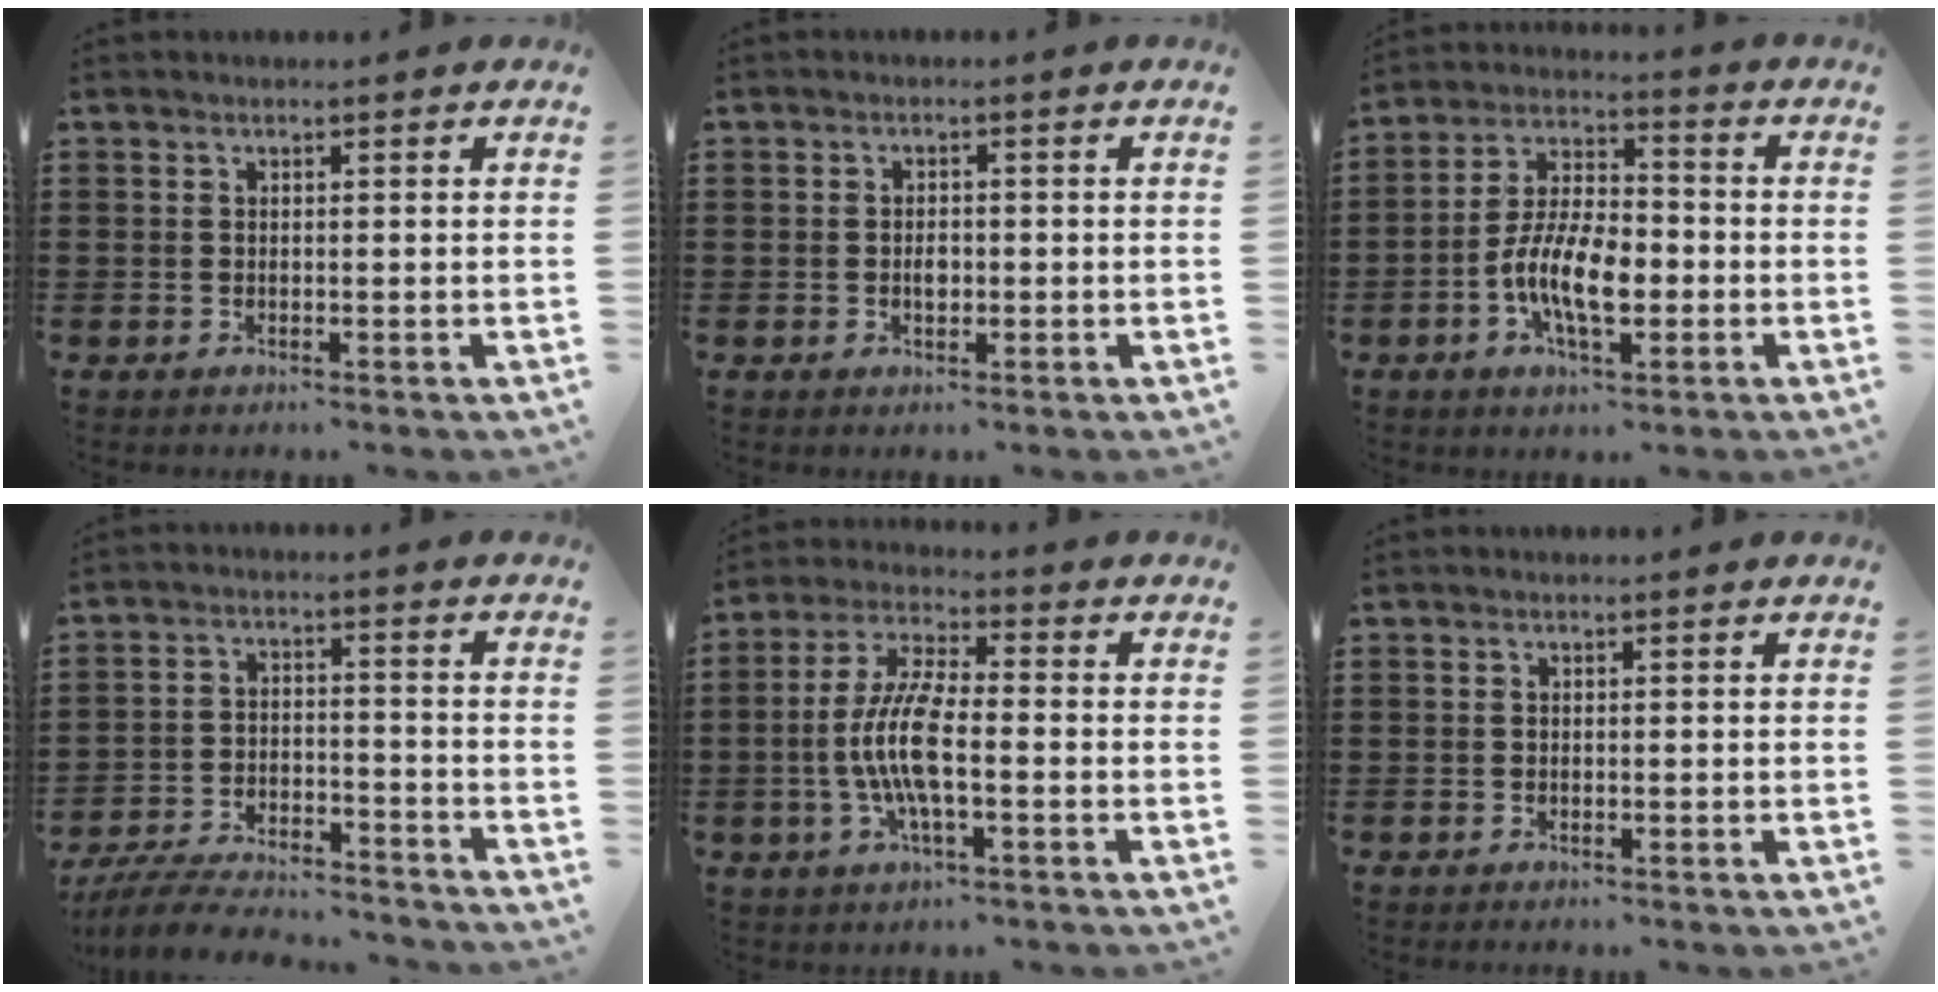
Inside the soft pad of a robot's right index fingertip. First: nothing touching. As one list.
[{"total": 1.9, "force": [-0.2, 1.2, 1.5], "torque": [-0.029, 0.004, -0.004]}, {"total": 9.4, "force": [-2.9, 4.4, 7.8], "torque": [-0.173, -0.002, -0.057]}, {"total": 7.0, "force": [-6.7, 0.8, 1.9], "torque": [-0.044, 0.007, -0.130]}, {"total": 9.4, "force": [-1.8, 2.7, 8.9], "torque": [-0.198, -0.011, -0.040]}, {"total": 0.0}]